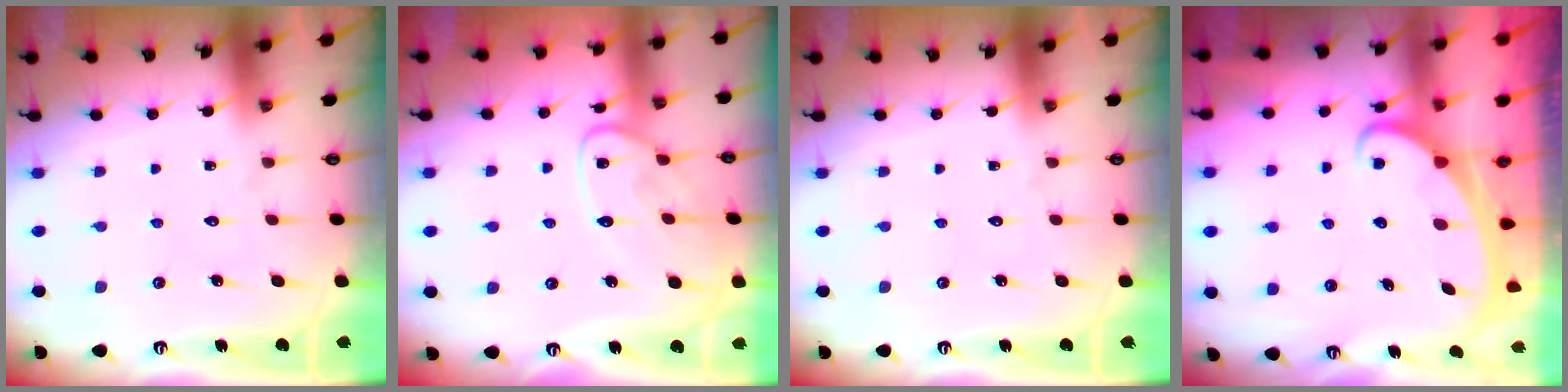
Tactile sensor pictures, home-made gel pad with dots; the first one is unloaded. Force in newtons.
{"total": 12.1, "press": 12.0, "slide": 0.6}
{"total": 0.0}
{"total": 2.8, "press": 2.8, "slide": 0.2}